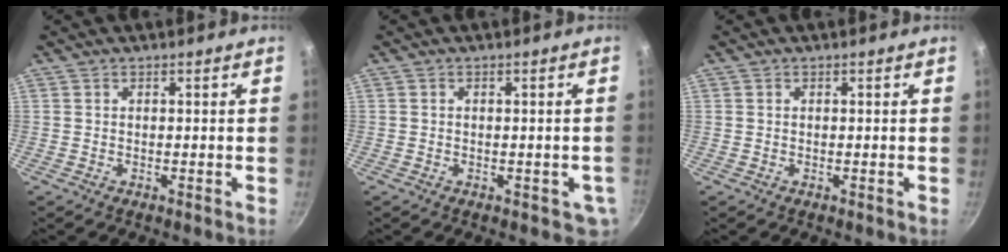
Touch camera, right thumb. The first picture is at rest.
{"total": 2.7, "force": [-0.5, 2.0, 1.7], "torque": [-0.010, 0.003, -0.006]}
{"total": 0.0}